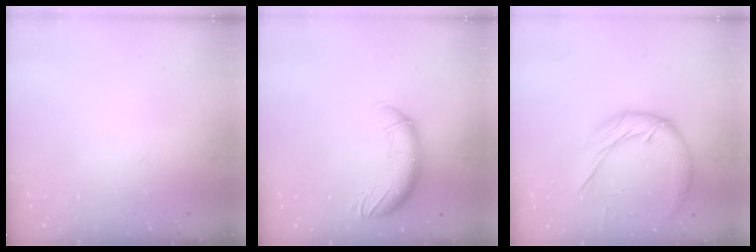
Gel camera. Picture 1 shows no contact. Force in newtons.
{"total": 10.8, "press": 10.6, "slide": 1.9}
{"total": 13.7, "press": 13.6, "slide": 1.4}